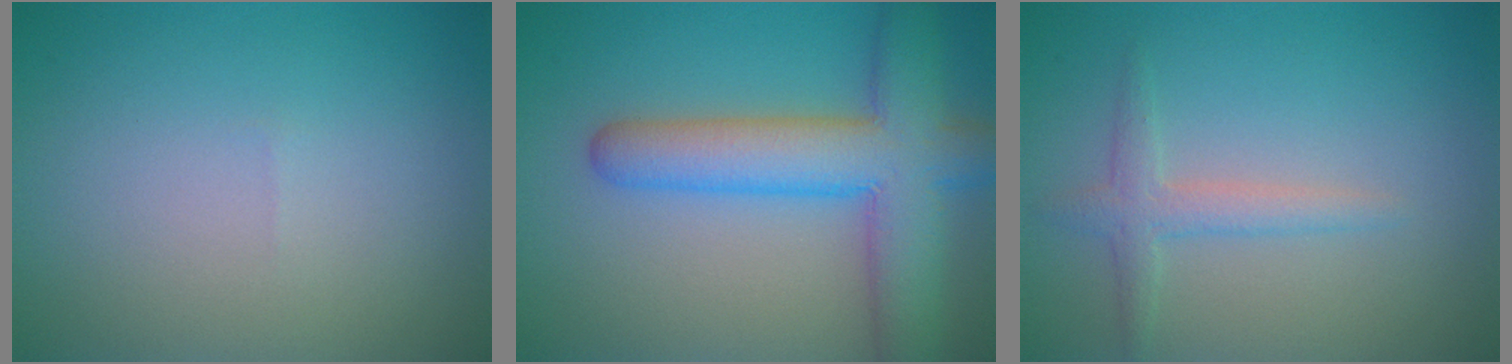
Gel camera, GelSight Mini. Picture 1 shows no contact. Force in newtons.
{"total": 8.0, "press": 8.0, "slide": 0.5}
{"total": 1.9, "press": 1.9, "slide": 0.0}